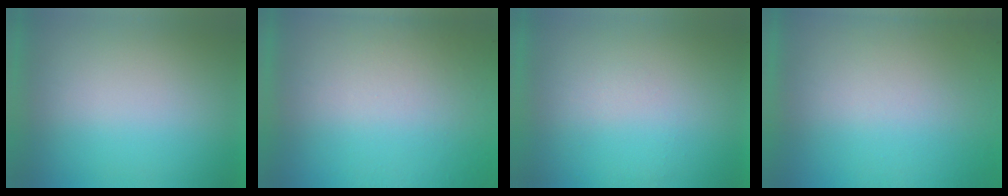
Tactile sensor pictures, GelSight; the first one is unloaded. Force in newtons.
{"total": 9.2}
{"total": 1.1}
{"total": 5.4}